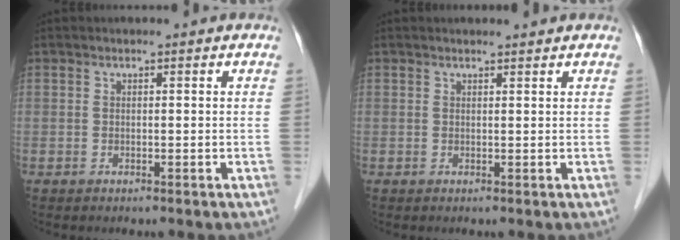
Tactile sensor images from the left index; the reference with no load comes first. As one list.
[{"total": 1.8, "force": [1.7, 0.1, 0.6], "torque": [-0.008, 0.004, 0.022]}]